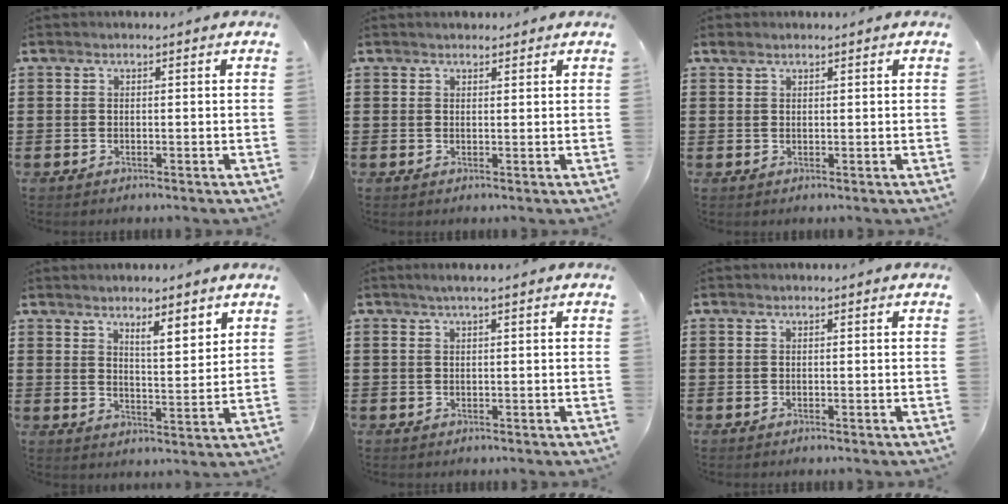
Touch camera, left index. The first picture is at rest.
{"total": 1.0, "force": [1.0, 0.3, 0.1], "torque": [-0.004, 0.002, 0.019]}
{"total": 1.2, "force": [1.0, 0.6, 0.3], "torque": [-0.008, 0.004, 0.019]}
{"total": 5.1, "force": [4.2, 0.9, 2.7], "torque": [-0.042, -0.019, 0.068]}
{"total": 1.3, "force": [0.4, 0.1, 1.2], "torque": [-0.022, 0.000, 0.007]}
{"total": 0.0}